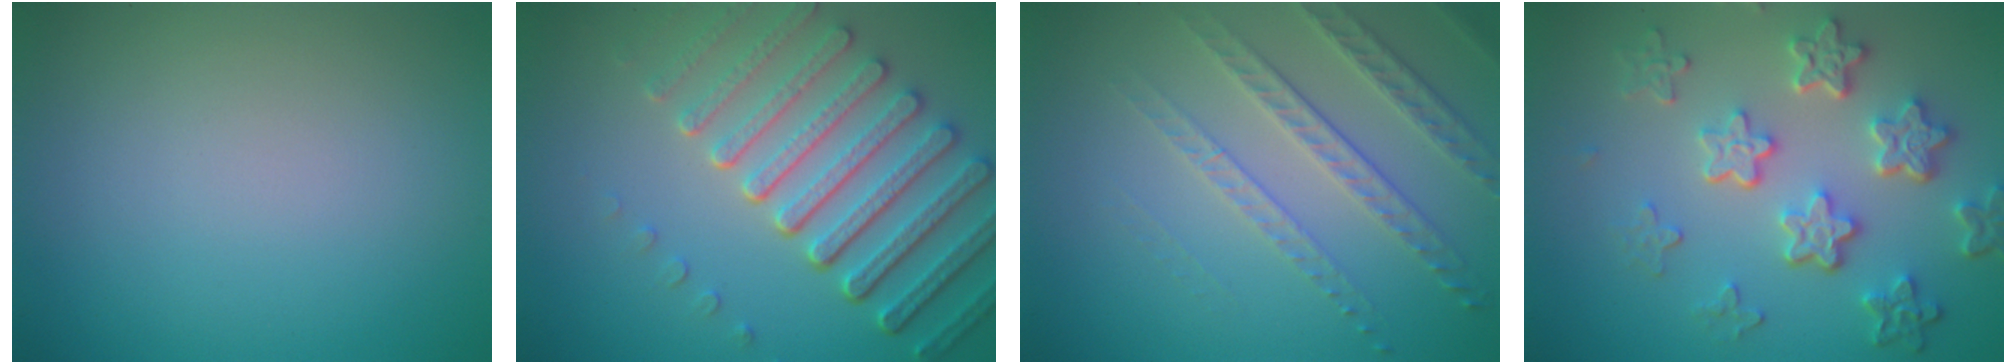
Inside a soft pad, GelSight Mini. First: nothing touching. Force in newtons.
{"total": 7.3, "press": 5.6, "slide": 4.7}
{"total": 3.6, "press": 3.2, "slide": 1.5}
{"total": 5.9, "press": 4.4, "slide": 3.9}